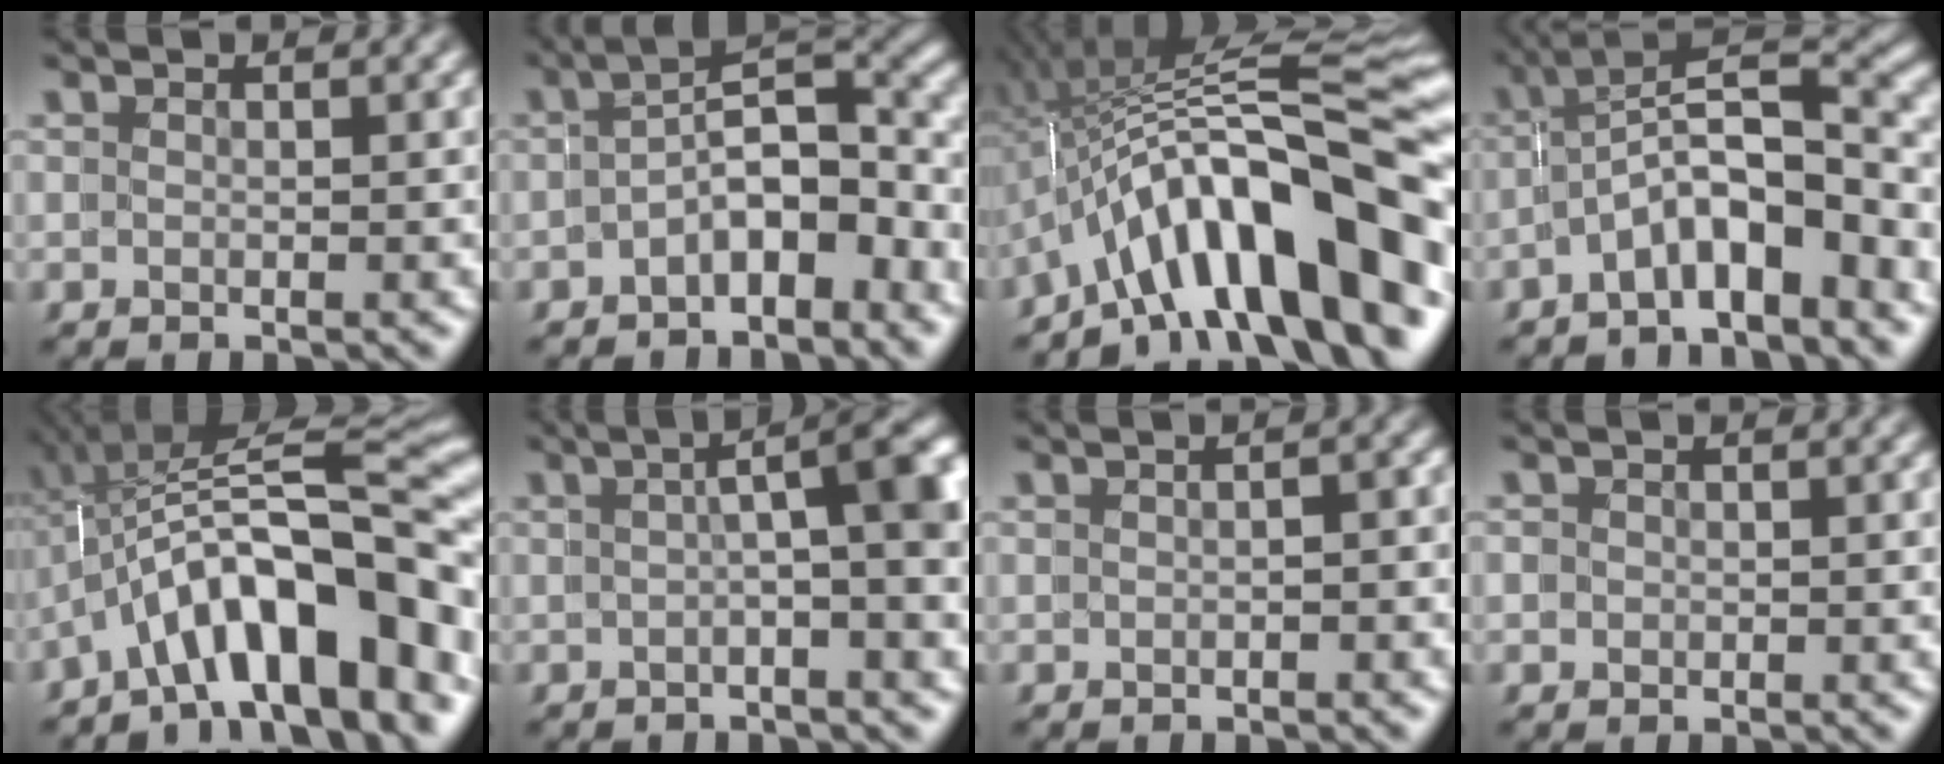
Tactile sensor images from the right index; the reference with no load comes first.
{"total": 7.0, "force": [-2.3, 3.1, 5.8], "torque": [-0.059, -0.004, -0.032]}
{"total": 15.3, "force": [-2.5, 6.1, 13.8], "torque": [-0.216, 0.008, -0.031]}
{"total": 9.0, "force": [-3.1, 4.5, 7.2], "torque": [-0.095, -0.007, -0.047]}
{"total": 11.0, "force": [-2.4, 4.3, 9.8], "torque": [-0.158, 0.002, -0.033]}
{"total": 5.4, "force": [0.3, 0.7, 5.4], "torque": [-0.053, 0.010, 0.005]}
{"total": 1.0, "force": [-0.6, 0.5, 0.6], "torque": [-0.001, 0.009, -0.014]}
{"total": 1.1, "force": [-0.2, 1.1, 0.1], "torque": [-0.006, -0.003, -0.007]}